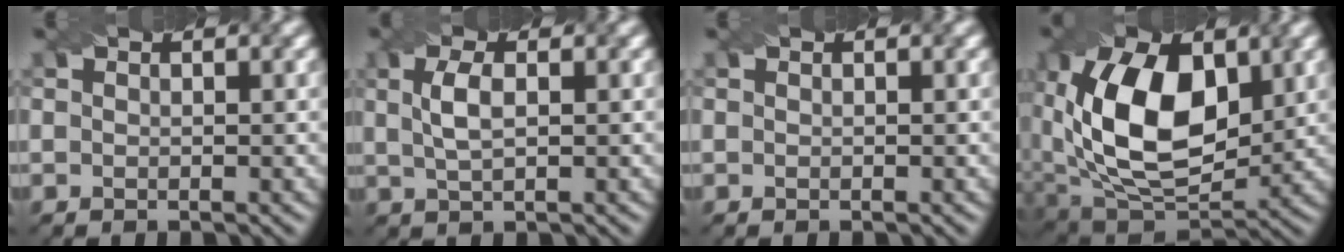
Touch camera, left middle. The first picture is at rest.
{"total": 2.6, "force": [0.7, 1.0, 2.3], "torque": [-0.052, 0.005, 0.014]}
{"total": 0.0}
{"total": 12.8, "force": [2.4, 7.8, 9.9], "torque": [-0.191, 0.002, 0.039]}